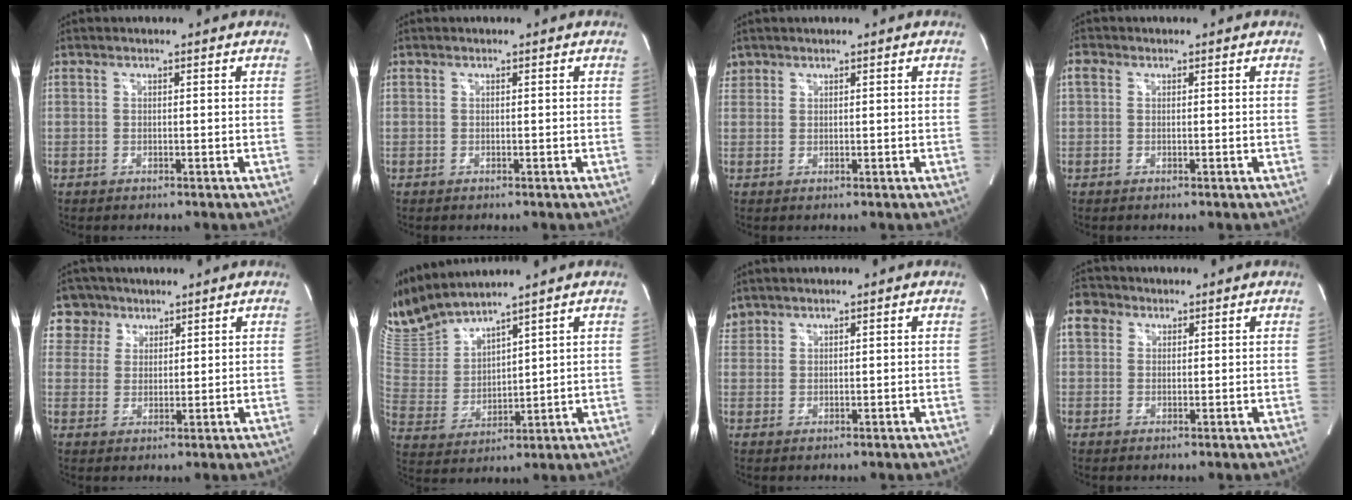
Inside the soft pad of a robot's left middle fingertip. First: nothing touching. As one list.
[{"total": 0.0}, {"total": 1.6, "force": [1.2, 1.1, 0.0], "torque": [0.006, 0.012, 0.022]}, {"total": 1.3, "force": [0.4, 1.1, 0.6], "torque": [-0.014, 0.012, 0.006]}, {"total": 6.6, "force": [4.4, 4.9, -0.3], "torque": [0.011, 0.009, 0.083]}, {"total": 11.1, "force": [10.6, 0.2, 3.4], "torque": [-0.092, 0.003, 0.232]}, {"total": 2.1, "force": [1.9, 0.8, -0.1], "torque": [0.000, 0.012, 0.040]}, {"total": 3.7, "force": [1.7, 3.1, 1.2], "torque": [-0.028, 0.018, 0.034]}]